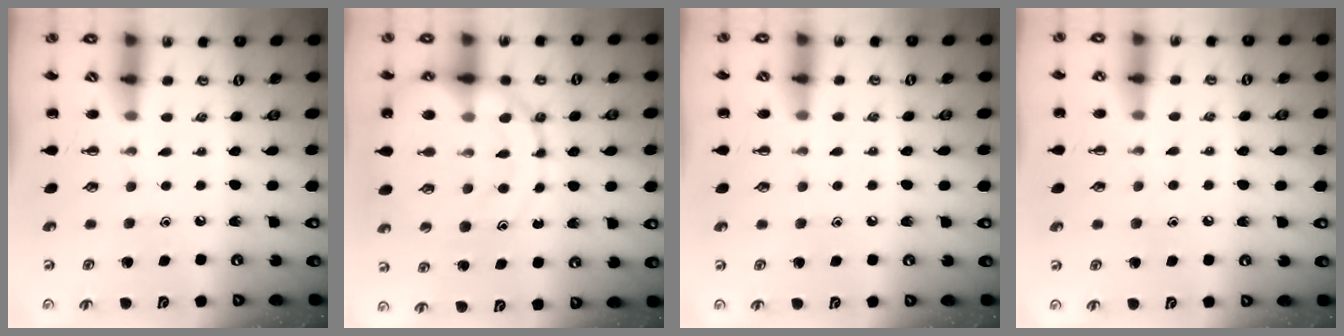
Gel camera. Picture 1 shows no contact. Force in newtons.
{"total": 14.8, "press": 14.6, "slide": 2.9}
{"total": 6.1, "press": 5.7, "slide": 2.0}
{"total": 4.8, "press": 4.6, "slide": 1.4}